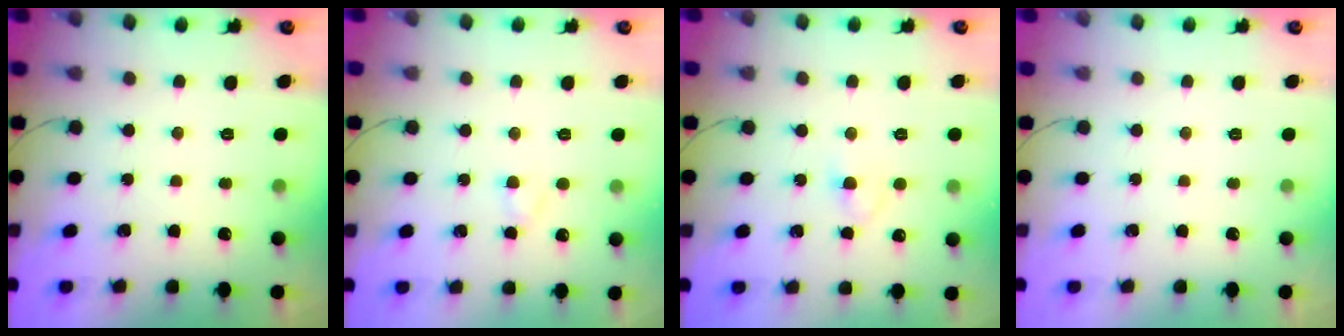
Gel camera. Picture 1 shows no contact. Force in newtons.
{"total": 2.2, "press": 2.0, "slide": 0.9}
{"total": 2.5, "press": 2.2, "slide": 1.1}
{"total": 0.0}